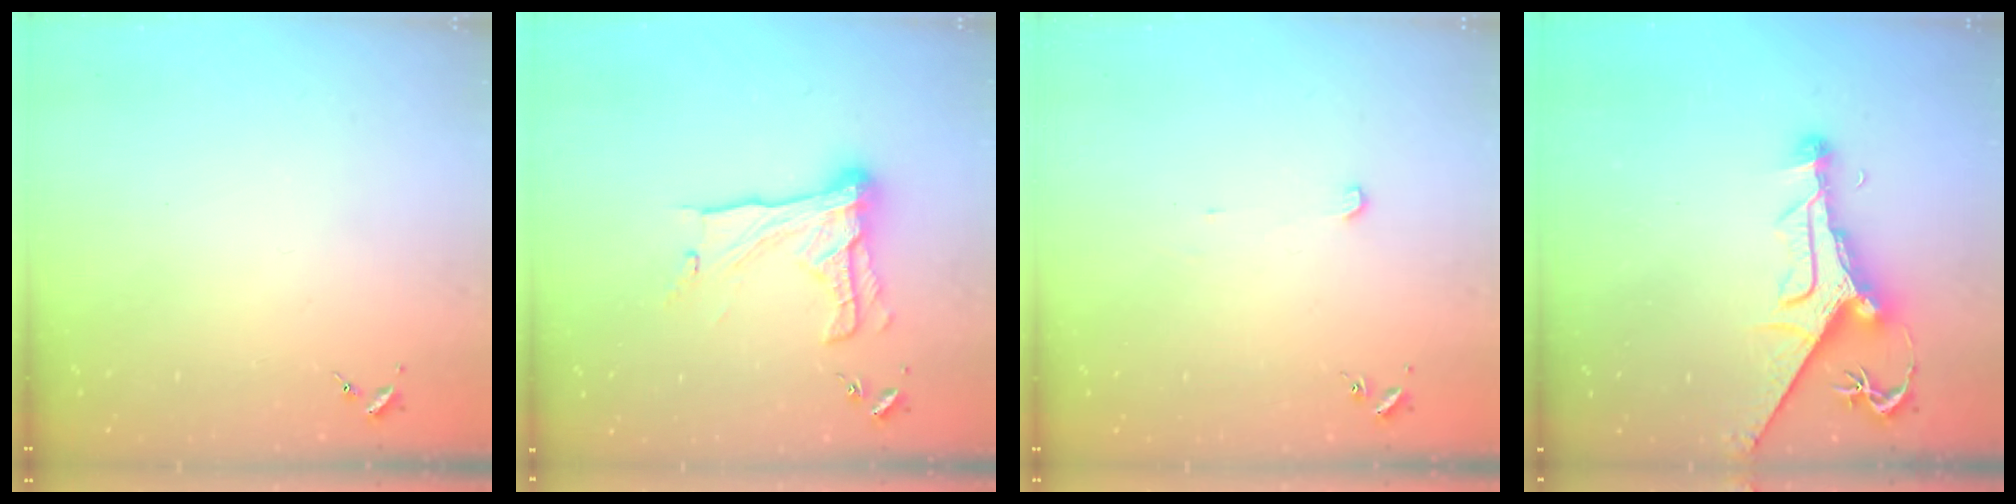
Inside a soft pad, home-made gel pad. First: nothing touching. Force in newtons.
{"total": 17.9, "press": 17.9, "slide": 1.4}
{"total": 2.5, "press": 2.5, "slide": 0.1}
{"total": 12.8, "press": 12.7, "slide": 1.7}